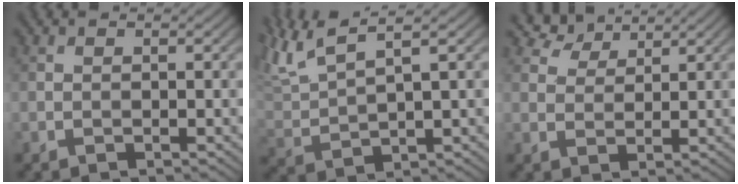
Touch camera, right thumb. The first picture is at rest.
{"total": 7.8, "force": [5.0, 1.8, 5.7], "torque": [-0.138, 0.028, 0.100]}
{"total": 3.6, "force": [2.8, 1.7, 1.6], "torque": [-0.040, 0.008, 0.060]}